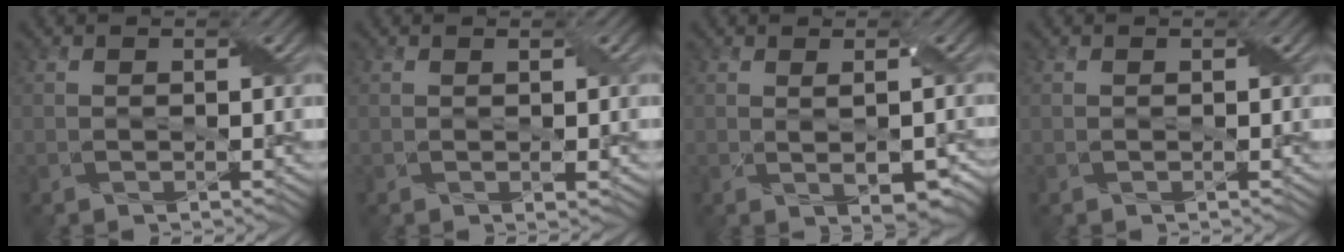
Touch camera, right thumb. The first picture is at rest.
{"total": 1.0, "force": [0.1, 0.1, 1.0], "torque": [-0.018, 0.004, 0.002]}
{"total": 3.7, "force": [-0.2, 1.5, 3.4], "torque": [-0.056, -0.011, 0.011]}
{"total": 0.0}